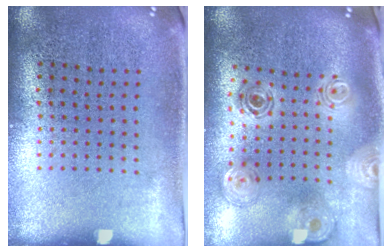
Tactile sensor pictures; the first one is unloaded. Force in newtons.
{"total": 1.3, "press": 1.3, "slide": 0.4}